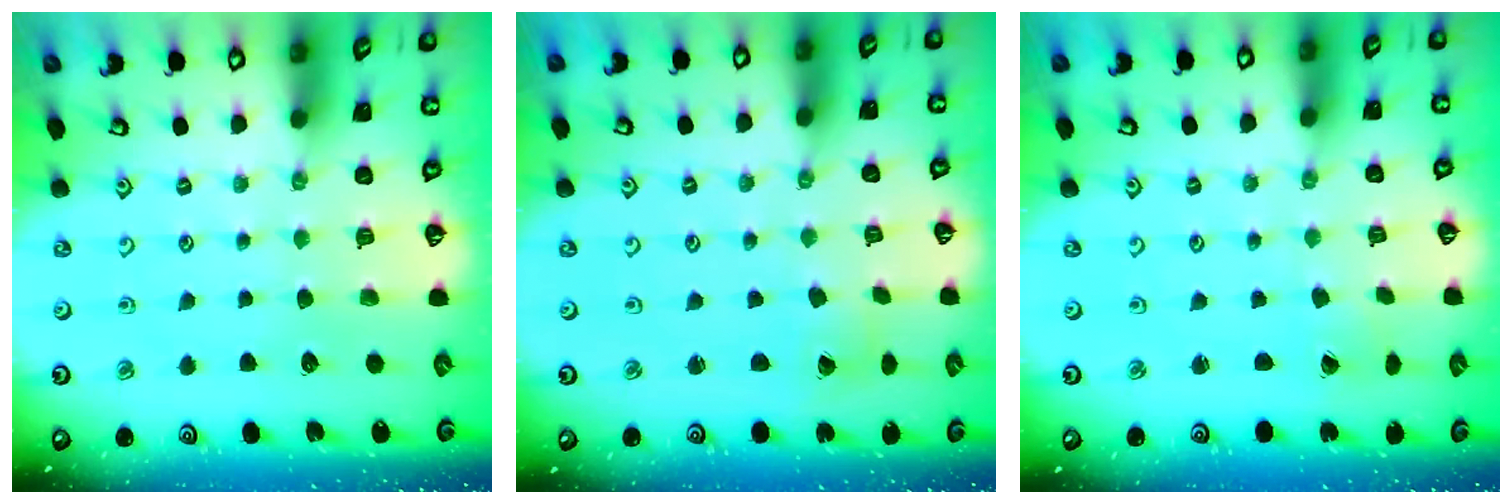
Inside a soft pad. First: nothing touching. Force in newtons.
{"total": 2.8, "press": 2.8, "slide": 0.1}
{"total": 0.0}